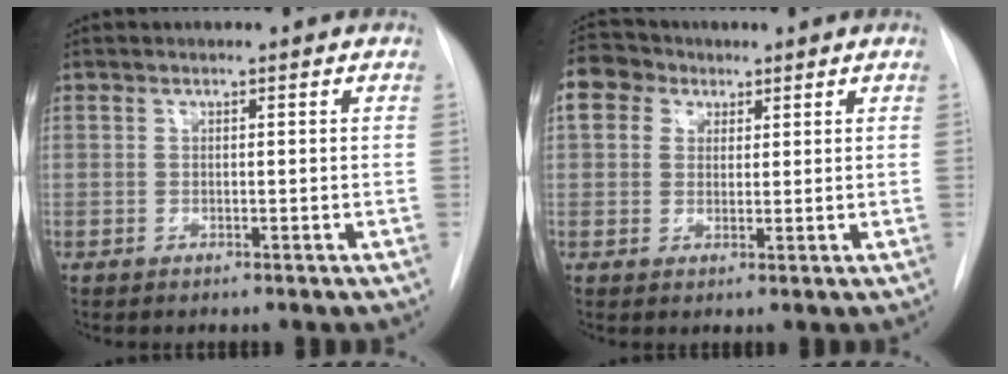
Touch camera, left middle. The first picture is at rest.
{"total": 11.4, "force": [5.3, 9.1, 4.2], "torque": [-0.120, 0.048, 0.097]}